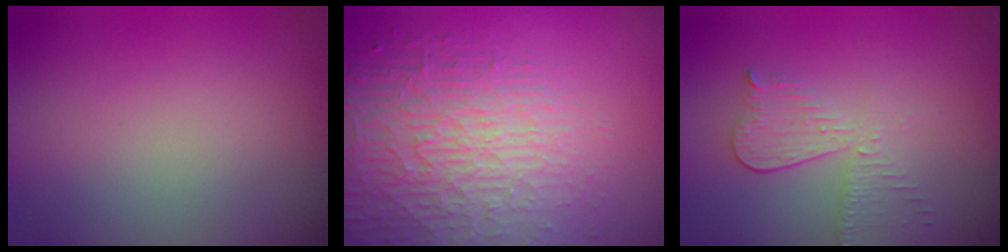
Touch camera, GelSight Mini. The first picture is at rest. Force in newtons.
{"total": 6.6, "press": 5.1, "slide": 4.3}
{"total": 3.0, "press": 2.7, "slide": 1.4}